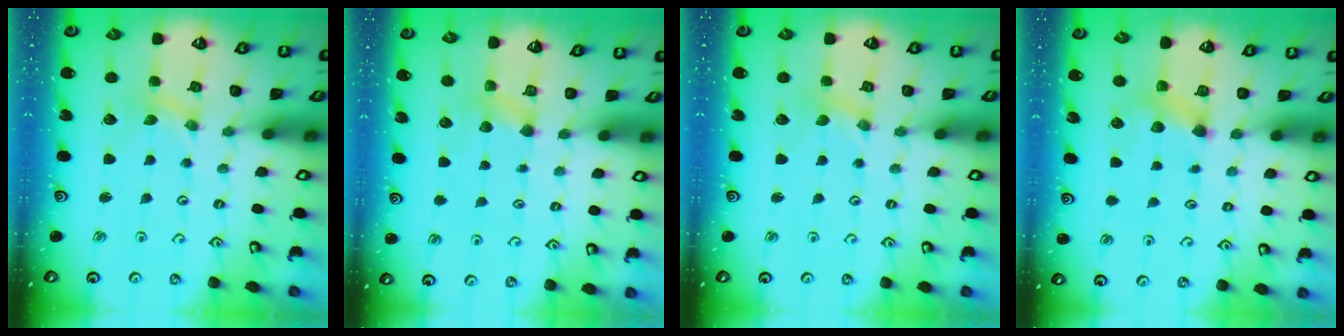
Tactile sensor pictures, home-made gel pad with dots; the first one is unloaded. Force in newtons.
{"total": 3.6, "press": 3.5, "slide": 0.6}
{"total": 0.0}
{"total": 4.9, "press": 4.8, "slide": 0.7}